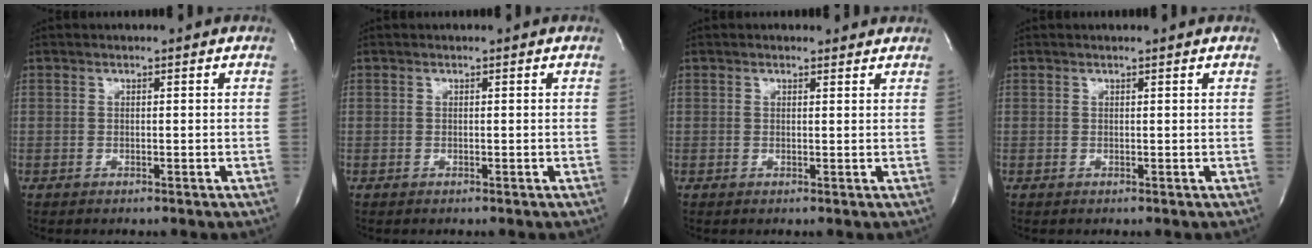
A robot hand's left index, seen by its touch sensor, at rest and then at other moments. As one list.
[{"total": 0.0}, {"total": 2.2, "force": [2.1, 0.7, 0.3], "torque": [-0.010, 0.004, 0.019]}, {"total": 1.3, "force": [1.2, -0.2, 0.4], "torque": [-0.014, 0.007, 0.017]}]